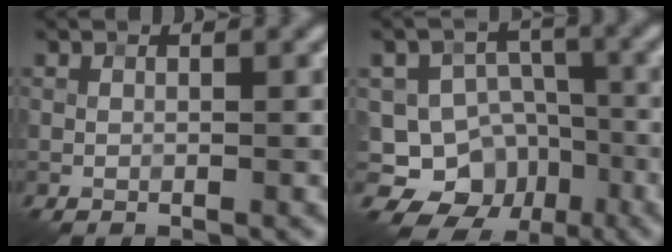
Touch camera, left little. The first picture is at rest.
{"total": 9.3, "force": [-4.1, 7.6, 3.5], "torque": [-0.038, 0.009, -0.085]}